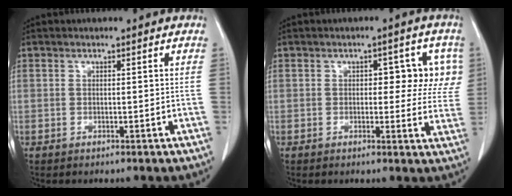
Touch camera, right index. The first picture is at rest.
{"total": 6.5, "force": [1.5, 3.6, 5.2], "torque": [-0.039, 0.018, 0.015]}